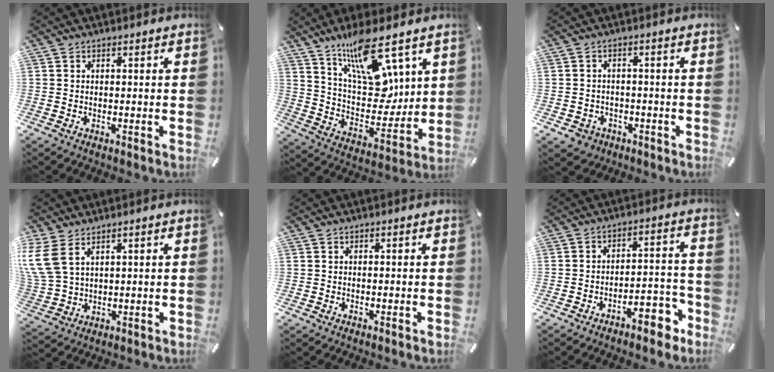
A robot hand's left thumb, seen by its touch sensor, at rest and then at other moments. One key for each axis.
{"total": 17.7, "fx": 11.5, "fy": 7.6, "fz": 11.1, "tx": -0.189, "ty": -0.075, "tz": 0.202}
{"total": 3.9, "fx": -1.9, "fy": 3.3, "fz": 0.9, "tx": -0.015, "ty": 0.011, "tz": -0.035}
{"total": 7.9, "fx": 4.8, "fy": 4.5, "fz": 4.3, "tx": -0.123, "ty": -0.019, "tz": 0.088}
{"total": 0.0}
{"total": 9.6, "fx": -6.6, "fy": 3.9, "fz": 5.8, "tx": -0.059, "ty": 0.040, "tz": -0.113}